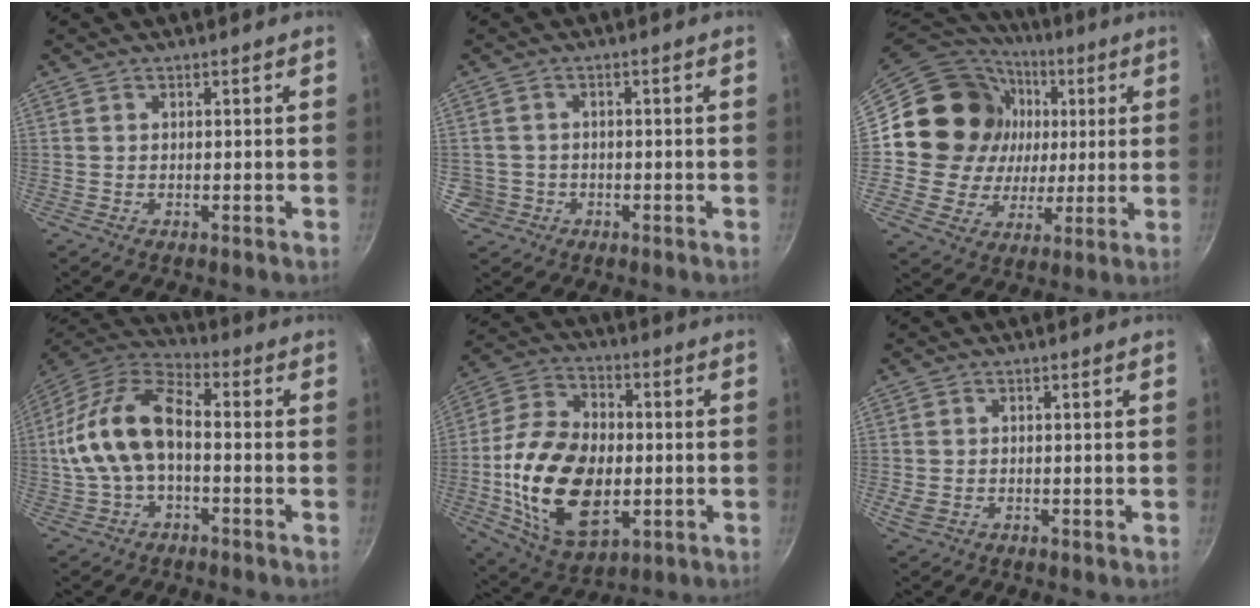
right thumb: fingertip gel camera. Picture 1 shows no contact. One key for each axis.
{"total": 3.9, "fx": -0.9, "fy": 3.7, "fz": 0.6, "tx": 0.000, "ty": 0.021, "tz": -0.006}
{"total": 21.5, "fx": 3.4, "fy": 19.2, "fz": 9.2, "tx": -0.154, "ty": 0.014, "tz": 0.064}
{"total": 15.9, "fx": -1.2, "fy": 8.8, "fz": 13.2, "tx": -0.239, "ty": 0.045, "tz": -0.037}
{"total": 22.7, "fx": -2.8, "fy": 14.2, "fz": 17.5, "tx": -0.311, "ty": 0.013, "tz": -0.043}
{"total": 2.2, "fx": -0.2, "fy": 1.4, "fz": 1.6, "tx": -0.029, "ty": 0.000, "tz": -0.001}